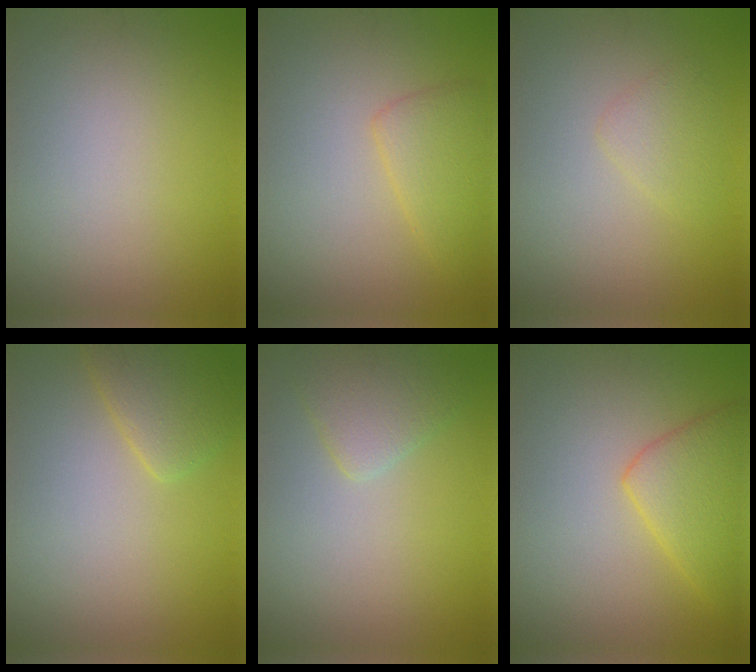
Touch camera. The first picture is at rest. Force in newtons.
{"total": 2.8, "press": 2.8, "slide": 0.2}
{"total": 1.7, "press": 1.7, "slide": 0.1}
{"total": 3.0, "press": 2.9, "slide": 0.3}
{"total": 2.7, "press": 2.7, "slide": 0.3}
{"total": 4.7, "press": 4.7, "slide": 0.2}